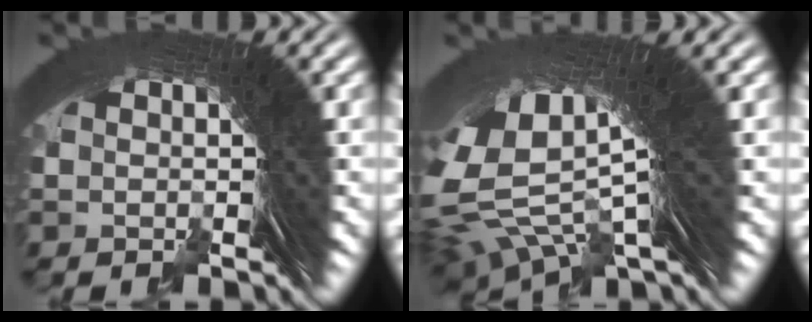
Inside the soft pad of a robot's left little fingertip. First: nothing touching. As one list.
[{"total": 14.9, "force": [4.2, 9.1, 11.0], "torque": [-0.232, -0.016, 0.074]}]